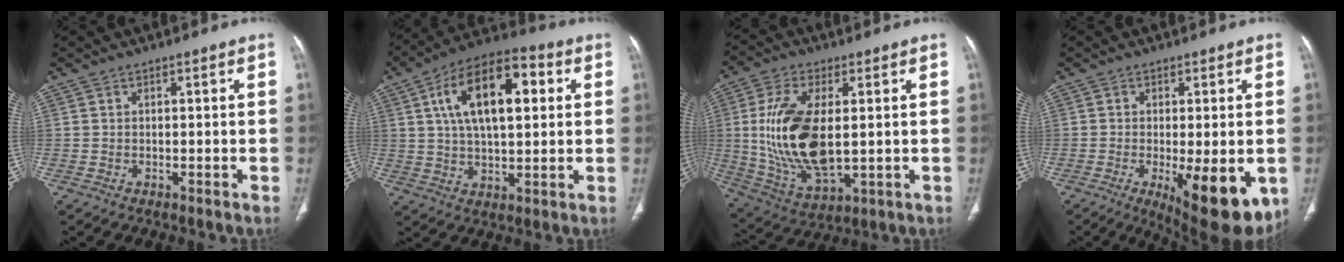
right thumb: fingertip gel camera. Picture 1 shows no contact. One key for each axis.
{"total": 17.5, "fx": 4.7, "fy": 8.5, "fz": 14.6, "tx": -0.229, "ty": 0.014, "tz": 0.073}
{"total": 17.8, "fx": 1.1, "fy": 8.7, "fz": 15.5, "tx": -0.312, "ty": -0.017, "tz": 0.033}
{"total": 14.3, "fx": -4.2, "fy": 4.8, "fz": 12.8, "tx": -0.148, "ty": -0.019, "tz": -0.045}